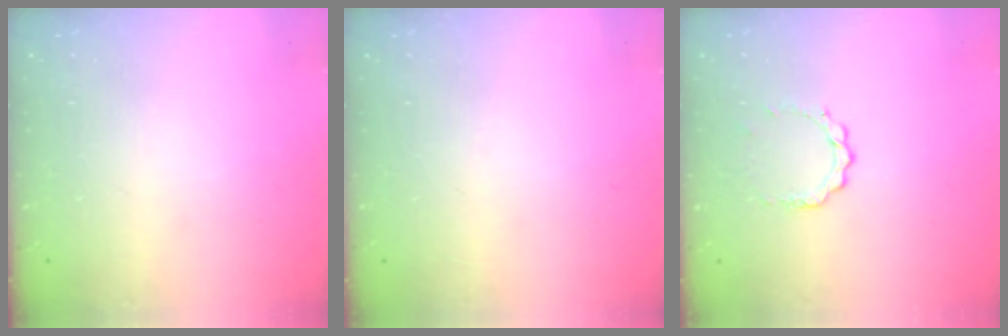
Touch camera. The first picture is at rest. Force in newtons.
{"total": 0.0}
{"total": 4.9, "press": 4.9, "slide": 0.5}